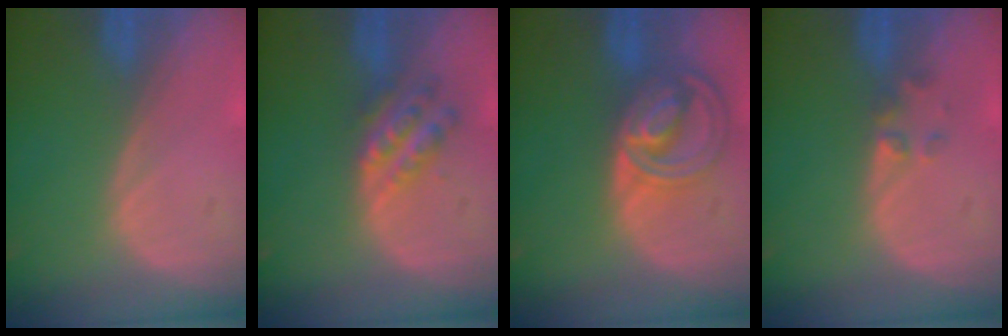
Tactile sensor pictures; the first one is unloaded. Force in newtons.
{"total": 5.4, "press": 4.9, "slide": 2.2}
{"total": 8.5, "press": 7.3, "slide": 4.4}
{"total": 1.9, "press": 1.7, "slide": 0.8}